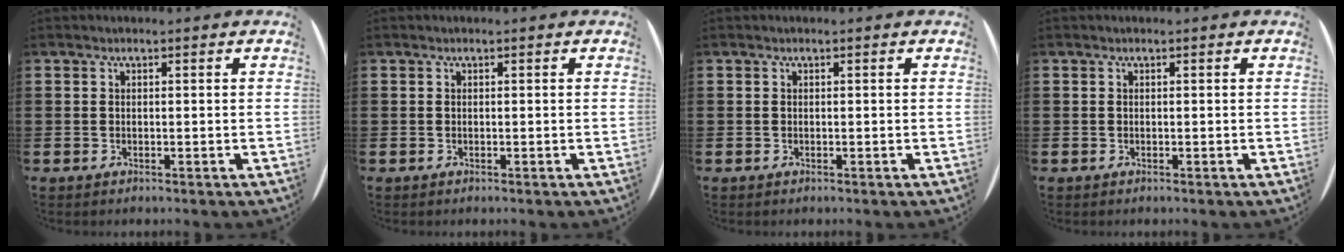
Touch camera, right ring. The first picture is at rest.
{"total": 0.0}
{"total": 0.0}
{"total": 0.0}